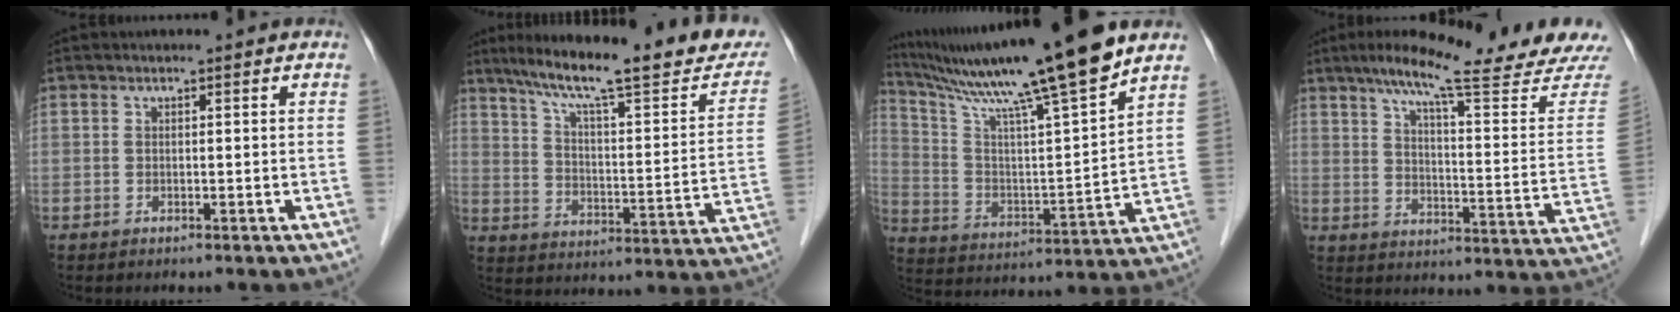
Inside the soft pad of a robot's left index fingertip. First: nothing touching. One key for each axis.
{"total": 24.4, "fx": 19.4, "fy": 3.3, "fz": 14.5, "tx": -0.219, "ty": -0.008, "tz": 0.263}
{"total": 20.0, "fx": 16.1, "fy": -1.5, "fz": 11.8, "tx": -0.208, "ty": -0.012, "tz": 0.267}
{"total": 20.9, "fx": 17.9, "fy": -0.6, "fz": 10.9, "tx": -0.155, "ty": -0.054, "tz": 0.230}